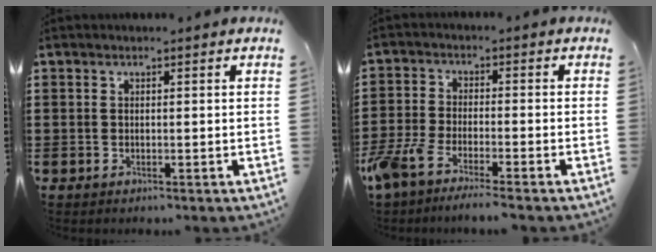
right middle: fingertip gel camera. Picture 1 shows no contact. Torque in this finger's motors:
{"motor_torque": [1.67, -0.47, 0.52, 0.21]}